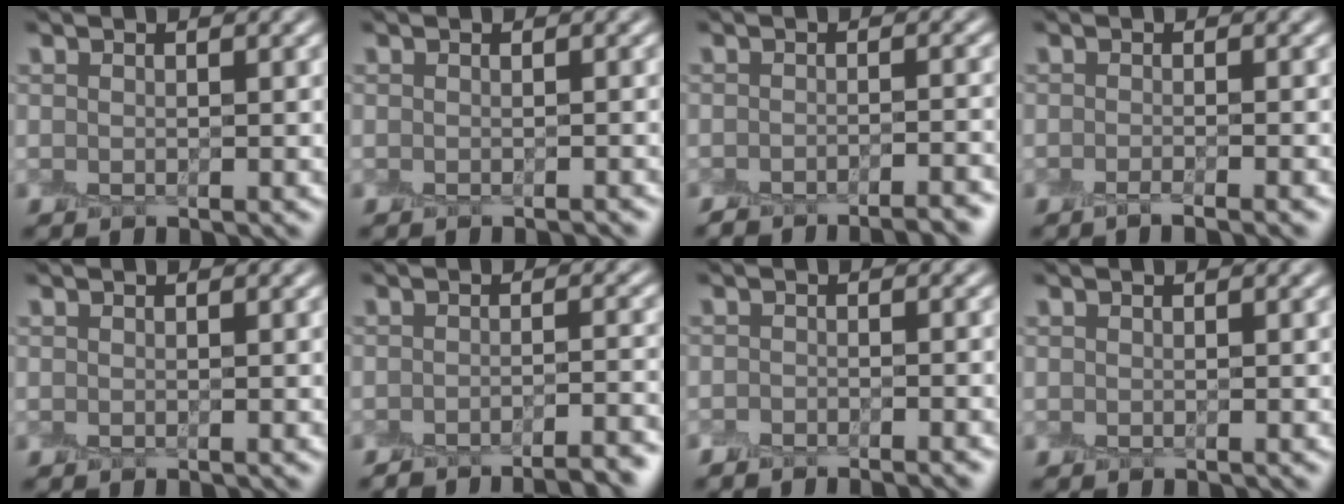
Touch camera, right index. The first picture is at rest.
{"total": 1.0, "force": [-0.7, 0.3, 0.7], "torque": [-0.004, 0.000, -0.013]}
{"total": 4.0, "force": [-3.6, 0.6, 1.7], "torque": [-0.022, 0.008, -0.049]}
{"total": 2.2, "force": [-1.3, 0.5, 1.7], "torque": [-0.010, -0.003, -0.025]}
{"total": 0.0}
{"total": 4.7, "force": [-4.0, 0.8, 2.3], "torque": [-0.029, 0.006, -0.057]}
{"total": 2.5, "force": [-2.1, 0.4, 1.2], "torque": [-0.015, 0.004, -0.031]}
{"total": 0.0}